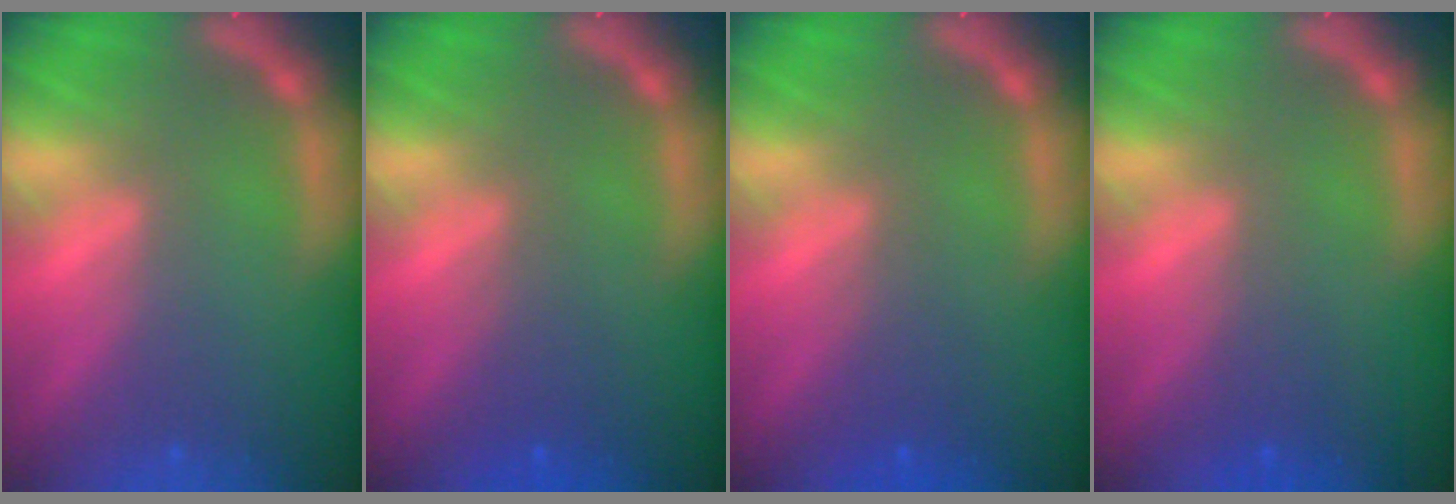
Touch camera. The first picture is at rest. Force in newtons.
{"total": 2.0}
{"total": 2.0}
{"total": 1.5}